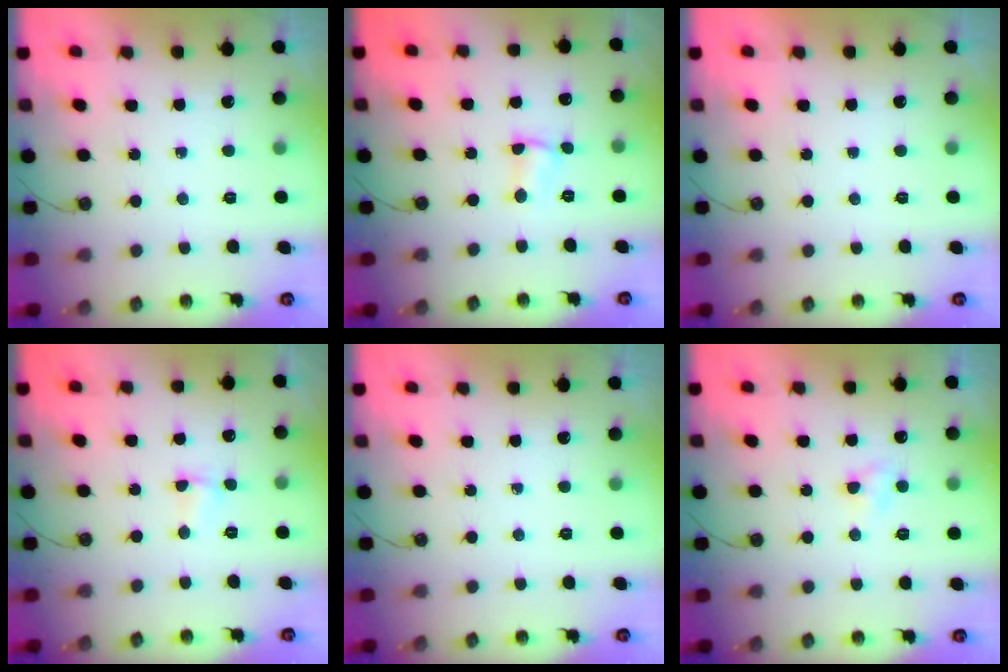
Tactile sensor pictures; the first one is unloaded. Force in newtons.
{"total": 3.9, "press": 2.5, "slide": 2.9}
{"total": 0.0}
{"total": 2.0, "press": 1.9, "slide": 0.5}
{"total": 0.0}
{"total": 3.2, "press": 3.2, "slide": 0.4}